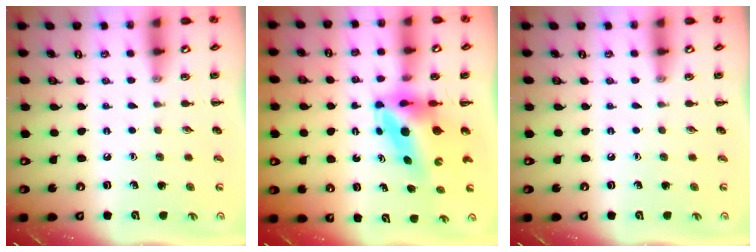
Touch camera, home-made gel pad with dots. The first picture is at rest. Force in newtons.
{"total": 6.5, "press": 6.2, "slide": 2.0}
{"total": 0.0}